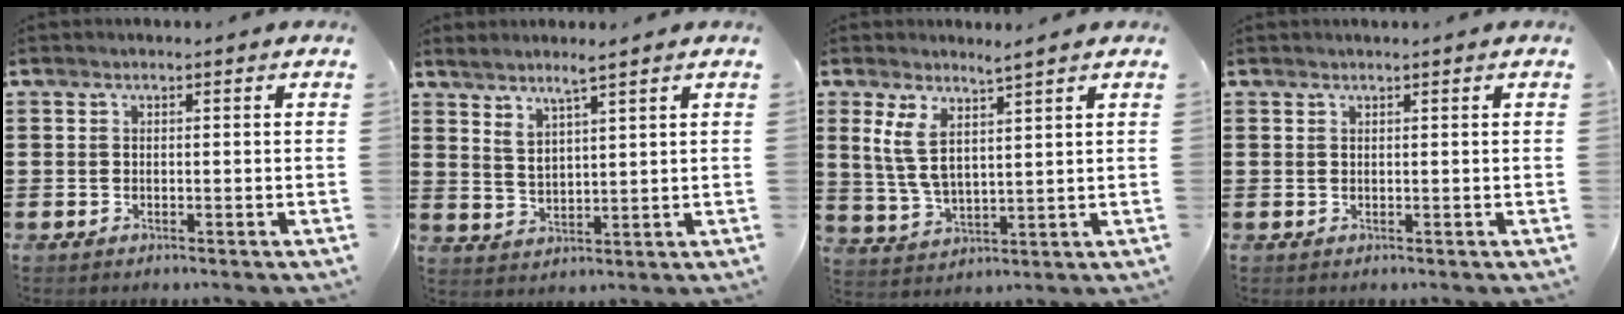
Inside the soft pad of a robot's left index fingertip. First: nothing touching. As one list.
[{"total": 3.3, "force": [2.7, -0.1, 1.9], "torque": [-0.042, -0.002, 0.048]}, {"total": 5.6, "force": [3.2, 1.3, 4.4], "torque": [-0.110, -0.011, 0.054]}, {"total": 0.5, "force": [0.4, -0.1, 0.4], "torque": [-0.007, -0.002, 0.007]}]